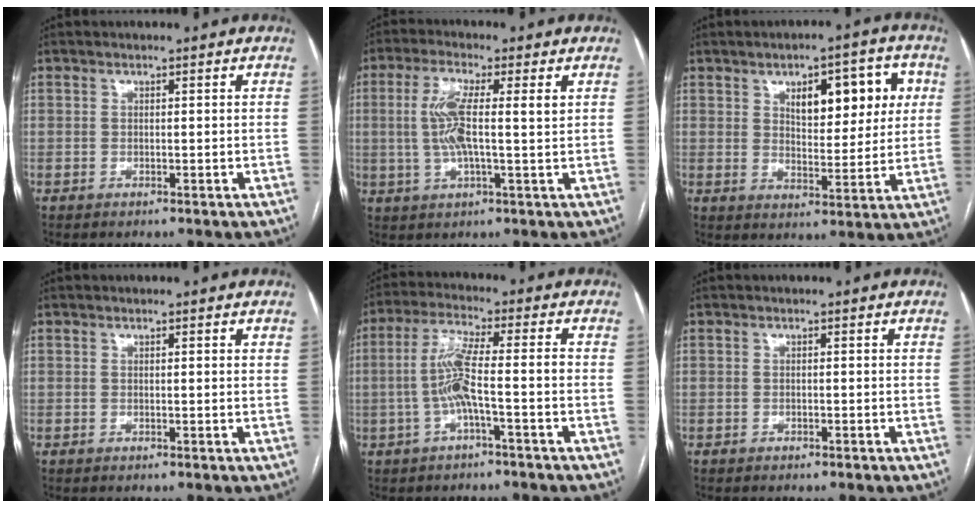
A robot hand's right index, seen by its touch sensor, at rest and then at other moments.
{"total": 8.0, "force": [1.4, 1.3, 7.7], "torque": [-0.160, 0.010, 0.023]}
{"total": 10.5, "force": [3.8, 4.4, 8.8], "torque": [-0.115, 0.017, 0.058]}
{"total": 0.5, "force": [0.3, 0.0, 0.5], "torque": [-0.007, 0.001, 0.002]}
{"total": 7.0, "force": [-1.6, 0.5, 6.8], "torque": [-0.142, 0.017, -0.032]}
{"total": 0.0}